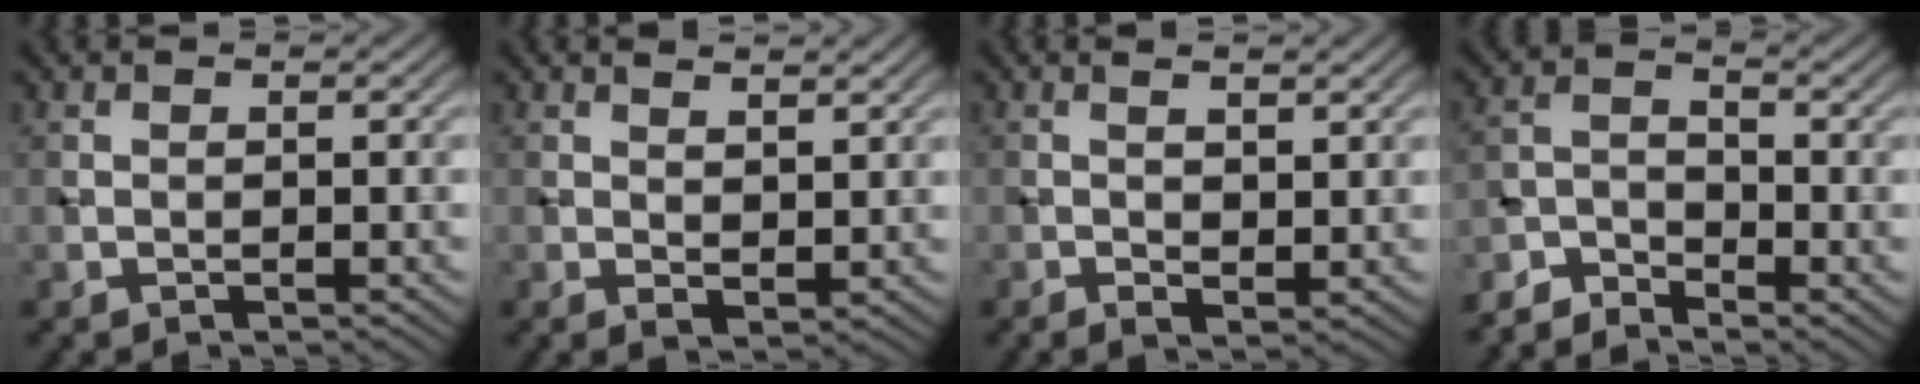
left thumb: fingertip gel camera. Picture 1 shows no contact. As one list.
[{"total": 2.9, "force": [1.7, 0.9, 2.1], "torque": [-0.043, -0.006, 0.036]}, {"total": 2.8, "force": [0.7, 0.7, 2.6], "torque": [-0.052, -0.004, 0.018]}, {"total": 4.5, "force": [-4.0, 1.4, 1.6], "torque": [-0.030, -0.006, -0.089]}]